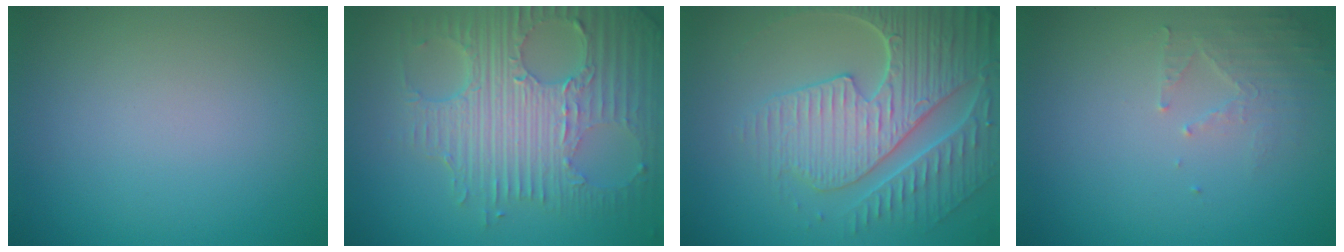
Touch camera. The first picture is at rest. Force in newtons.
{"total": 8.6, "press": 5.9, "slide": 6.2}
{"total": 7.5, "press": 5.9, "slide": 4.7}
{"total": 2.0, "press": 1.9, "slide": 0.3}